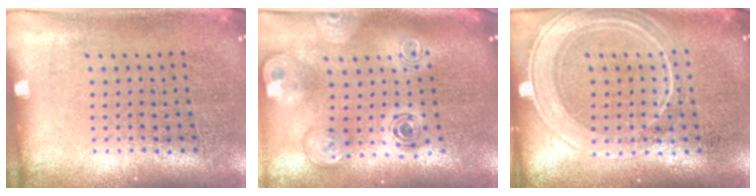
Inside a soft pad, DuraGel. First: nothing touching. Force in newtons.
{"total": 2.0, "press": 1.7, "slide": 1.0}
{"total": 1.8, "press": 1.8, "slide": 0.3}